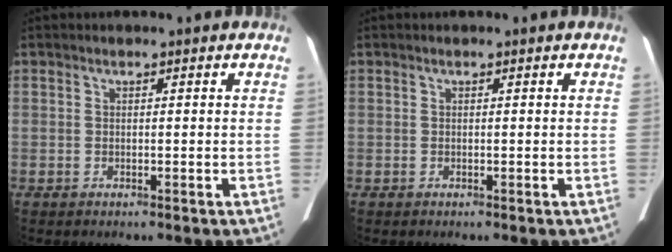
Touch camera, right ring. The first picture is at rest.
{"total": 0.0}